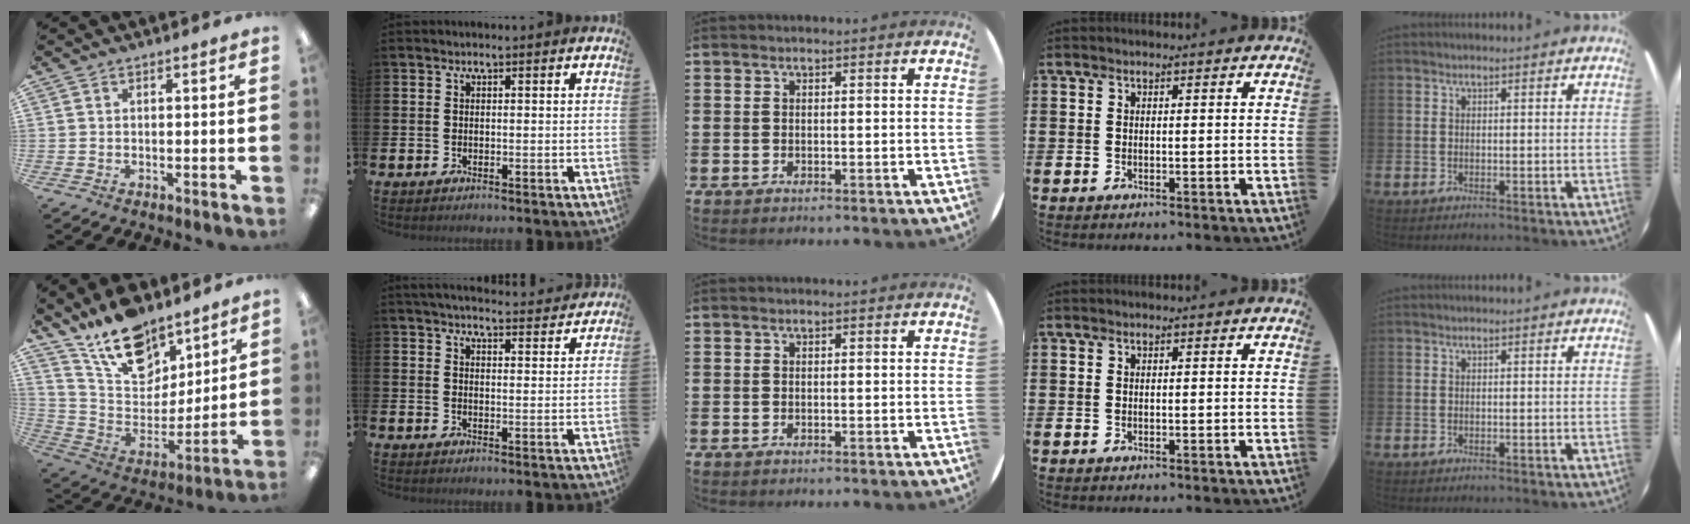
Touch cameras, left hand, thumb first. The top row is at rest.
{"thumb": {"total": 16.9, "force": [13.2, 8.3, 6.4], "torque": [-0.124, -0.085, 0.245]}, "index": {"total": 4.5, "force": [4.4, 0.3, 0.6], "torque": [-0.019, -0.026, 0.079]}}